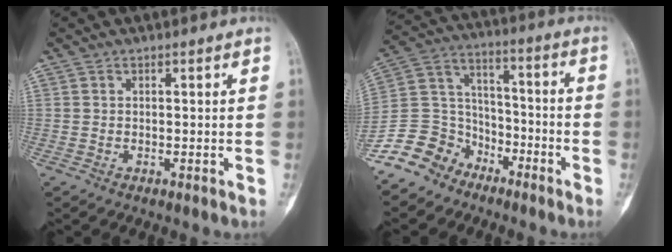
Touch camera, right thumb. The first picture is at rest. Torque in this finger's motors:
{"motor_torque": [1.03, 1.24, -0.39, -0.85, 0.00]}